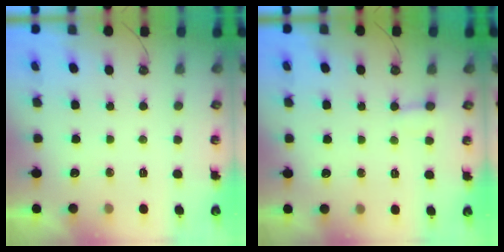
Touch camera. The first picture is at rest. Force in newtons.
{"total": 2.7, "press": 2.7, "slide": 0.5}